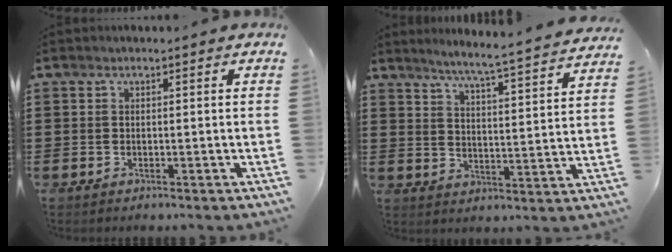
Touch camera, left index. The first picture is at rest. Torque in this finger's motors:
{"motor_torque": [1.09, -1.05, 0.11, 0.09]}